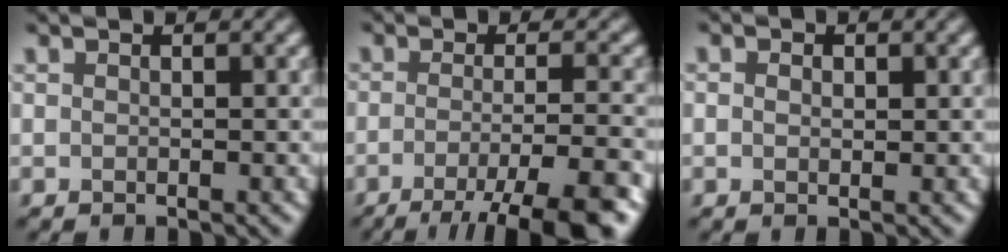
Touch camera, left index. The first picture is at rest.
{"total": 8.9, "force": [-5.3, 1.8, 6.9], "torque": [-0.096, 0.002, -0.078]}
{"total": 0.9, "force": [0.2, 0.6, 0.6], "torque": [-0.011, 0.002, 0.002]}